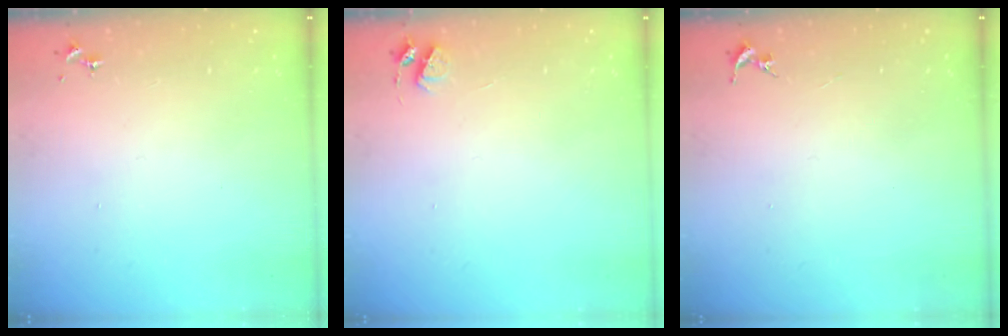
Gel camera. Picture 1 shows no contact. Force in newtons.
{"total": 4.4, "press": 4.3, "slide": 0.6}
{"total": 0.0}